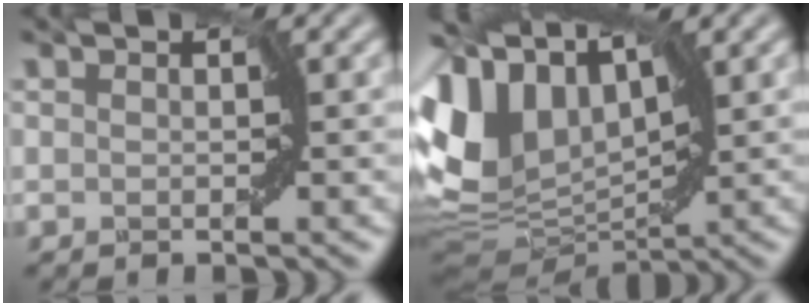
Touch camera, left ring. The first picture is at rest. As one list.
[{"total": 8.6, "force": [3.6, 5.5, 5.5], "torque": [-0.158, 0.019, 0.072]}]